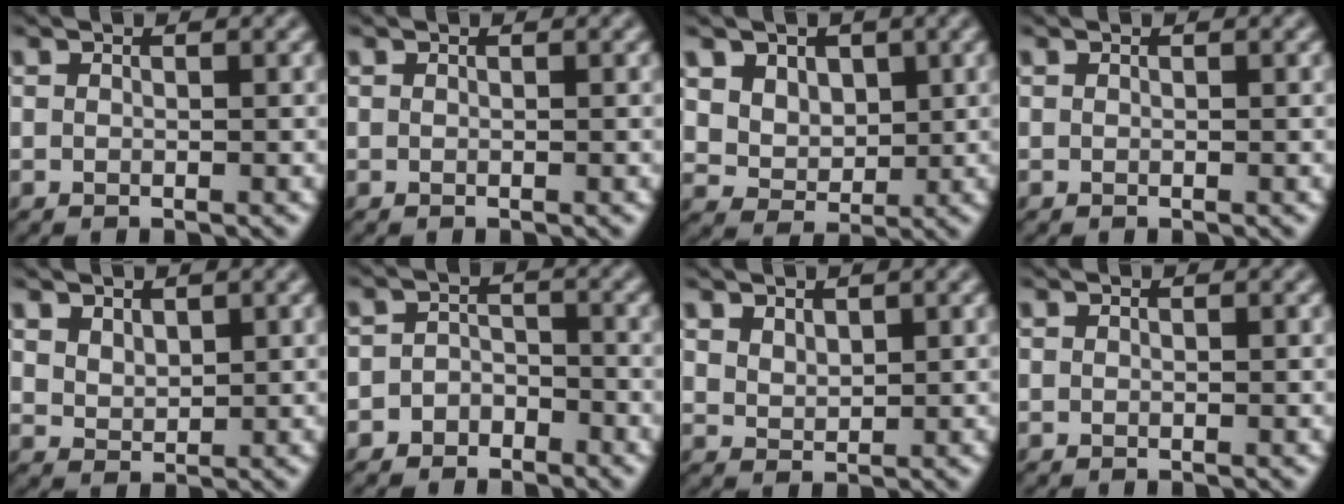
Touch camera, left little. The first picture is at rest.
{"total": 0.0}
{"total": 5.0, "force": [2.1, 4.0, 2.1], "torque": [-0.057, -0.009, 0.049]}
{"total": 0.0}
{"total": 1.8, "force": [1.1, 1.1, 0.9], "torque": [-0.026, -0.004, 0.022]}
{"total": 3.0, "force": [-2.2, 2.1, 0.2], "torque": [0.032, 0.011, -0.057]}
{"total": 1.5, "force": [1.0, 0.9, 0.7], "torque": [-0.019, -0.002, 0.022]}
{"total": 0.0}